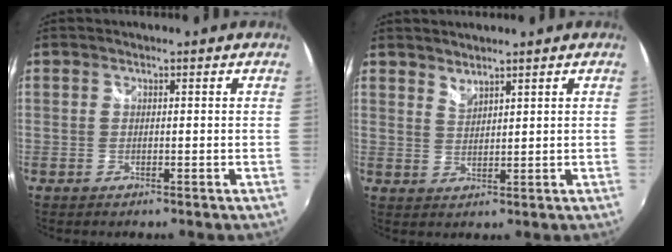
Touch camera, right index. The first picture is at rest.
{"total": 2.3, "force": [2.2, 0.2, 0.5], "torque": [-0.006, -0.001, 0.040]}